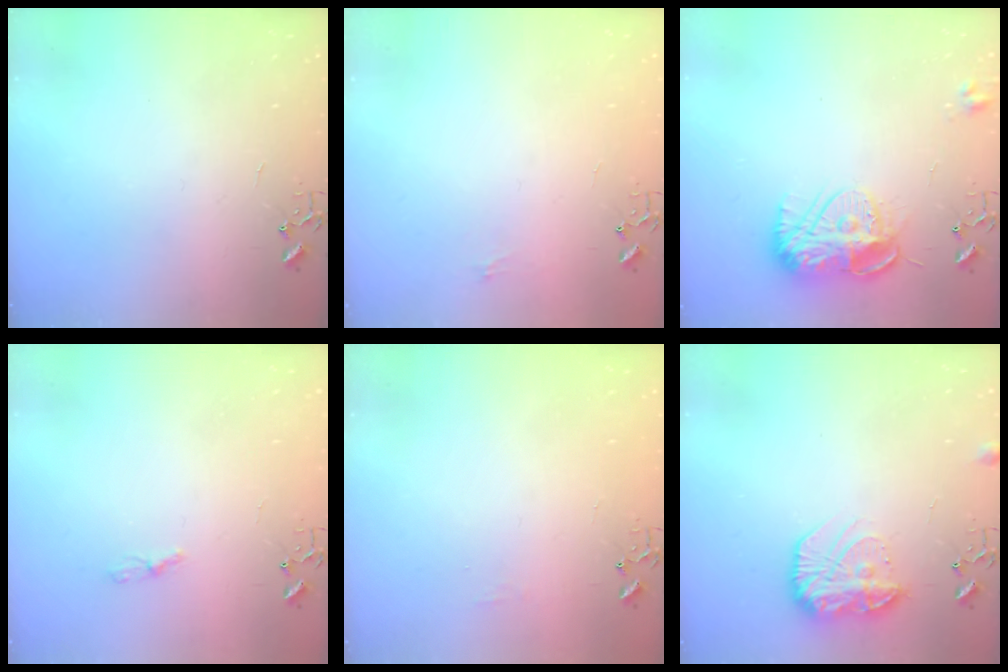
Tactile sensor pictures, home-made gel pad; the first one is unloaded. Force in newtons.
{"total": 5.0, "press": 5.0, "slide": 0.7}
{"total": 12.6, "press": 12.6, "slide": 1.1}
{"total": 4.4, "press": 4.4, "slide": 0.6}
{"total": 4.6, "press": 4.6, "slide": 0.7}
{"total": 13.9, "press": 13.8, "slide": 0.8}